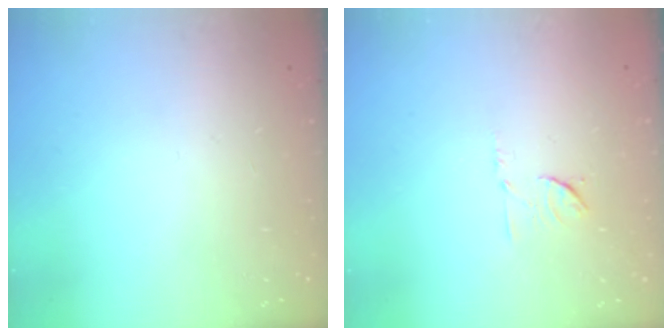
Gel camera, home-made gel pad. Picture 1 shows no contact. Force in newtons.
{"total": 6.6, "press": 6.5, "slide": 1.1}